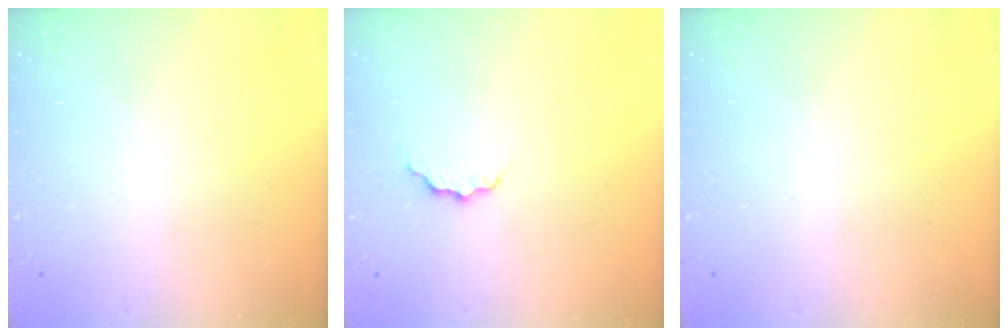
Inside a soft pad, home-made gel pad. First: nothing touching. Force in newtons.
{"total": 4.1, "press": 4.1, "slide": 0.4}
{"total": 0.0}